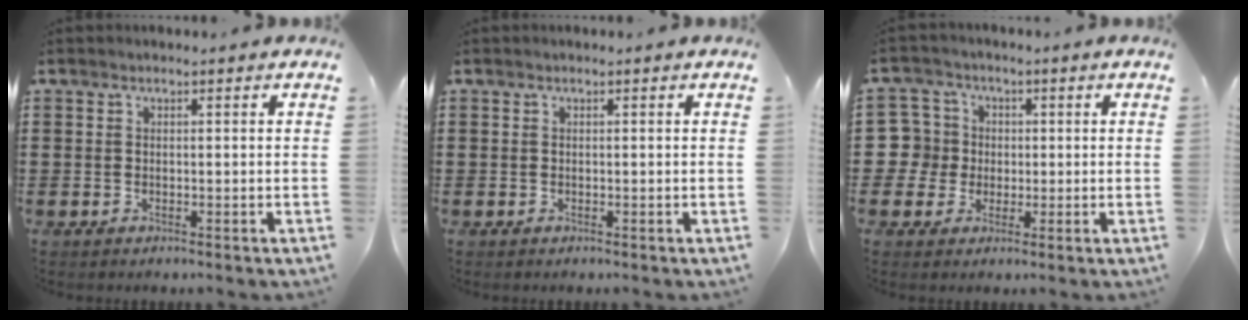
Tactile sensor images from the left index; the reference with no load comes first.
{"total": 0.0}
{"total": 6.1, "force": [-0.4, 6.1, 0.5], "torque": [-0.052, 0.008, -0.010]}